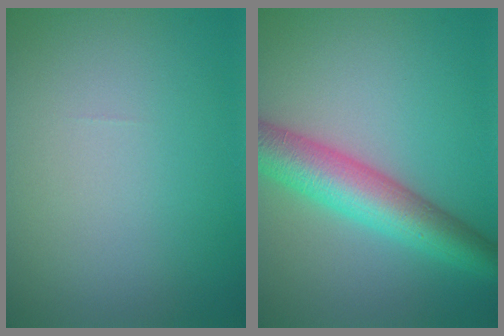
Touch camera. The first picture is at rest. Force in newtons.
{"total": 6.8, "press": 6.8, "slide": 0.1}